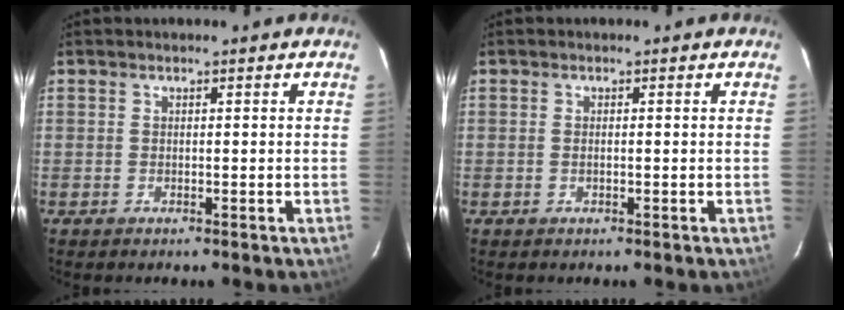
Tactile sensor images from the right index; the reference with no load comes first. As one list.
[{"total": 0.5, "force": [-0.1, 0.1, 0.5], "torque": [-0.011, 0.001, -0.003]}]